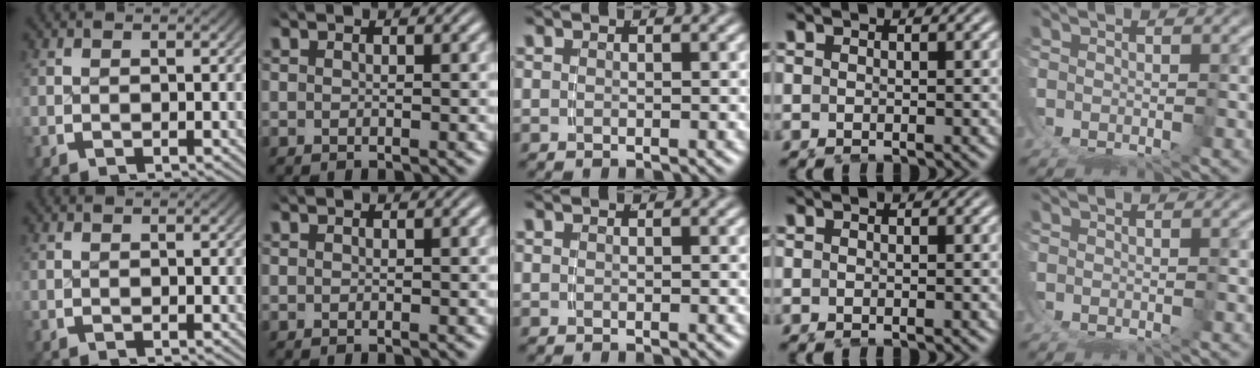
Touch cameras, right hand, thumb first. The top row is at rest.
{}